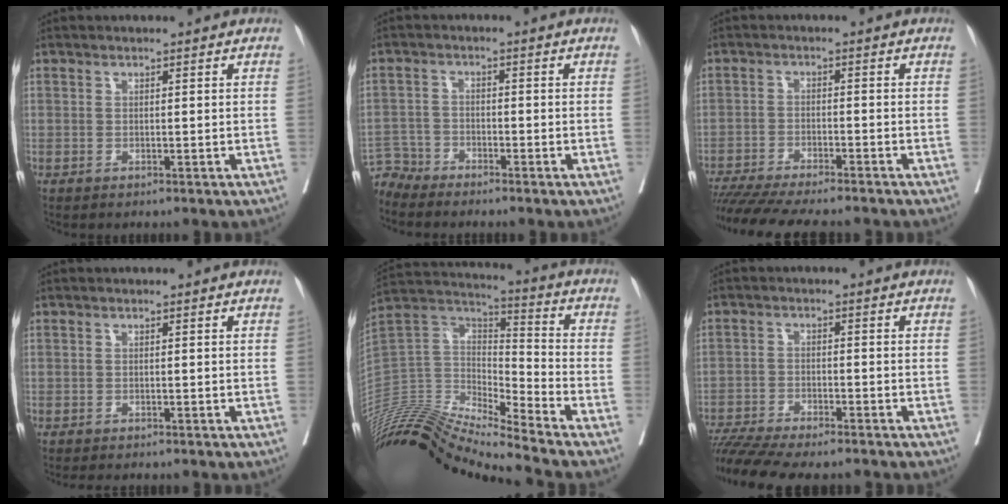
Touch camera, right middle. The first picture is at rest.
{"total": 3.9, "force": [-3.7, 0.1, -1.0], "torque": [0.025, -0.006, -0.072]}
{"total": 16.1, "force": [-14.2, 1.5, 7.4], "torque": [-0.130, -0.031, -0.211]}
{"total": 2.7, "force": [-2.4, 0.7, 1.1], "torque": [-0.017, -0.007, -0.032]}
{"total": 21.5, "force": [-20.1, -0.1, 7.7], "torque": [-0.159, 0.021, -0.366]}
{"total": 14.3, "force": [-12.7, 1.5, 6.3], "torque": [-0.115, -0.011, -0.197]}